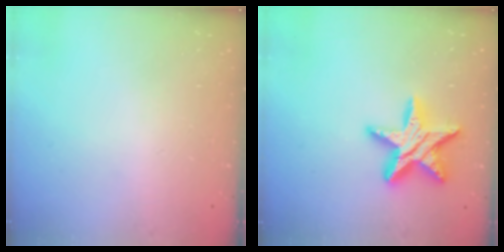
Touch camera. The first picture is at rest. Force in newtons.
{"total": 16.5, "press": 16.5, "slide": 1.1}